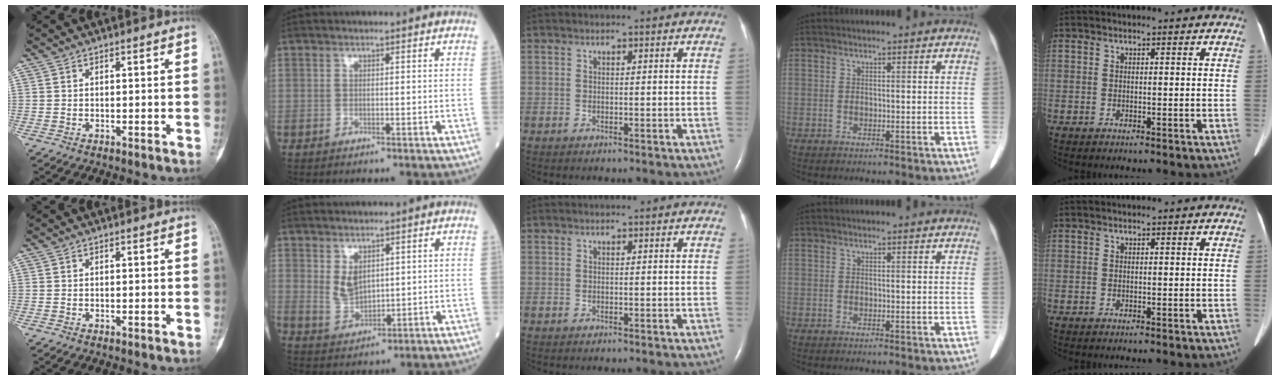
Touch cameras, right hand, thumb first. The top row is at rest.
{"index": {"total": 4.0, "force": [1.6, 2.5, 2.8], "torque": [-0.060, -0.003, 0.043]}}